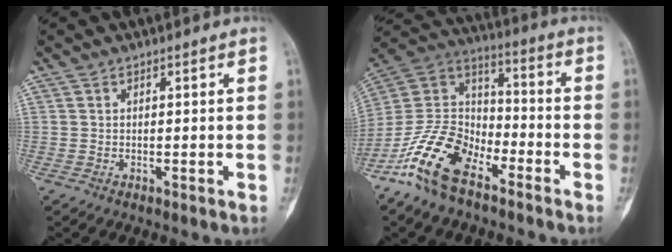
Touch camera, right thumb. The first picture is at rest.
{"total": 15.9, "force": [-10.0, 8.0, 9.4], "torque": [-0.175, 0.067, -0.201]}